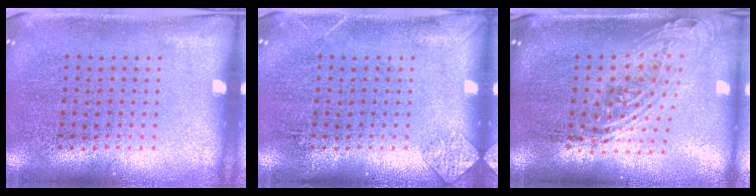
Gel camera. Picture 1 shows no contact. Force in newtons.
{"total": 1.1, "press": 1.1, "slide": 0.1}
{"total": 2.1, "press": 1.5, "slide": 1.4}